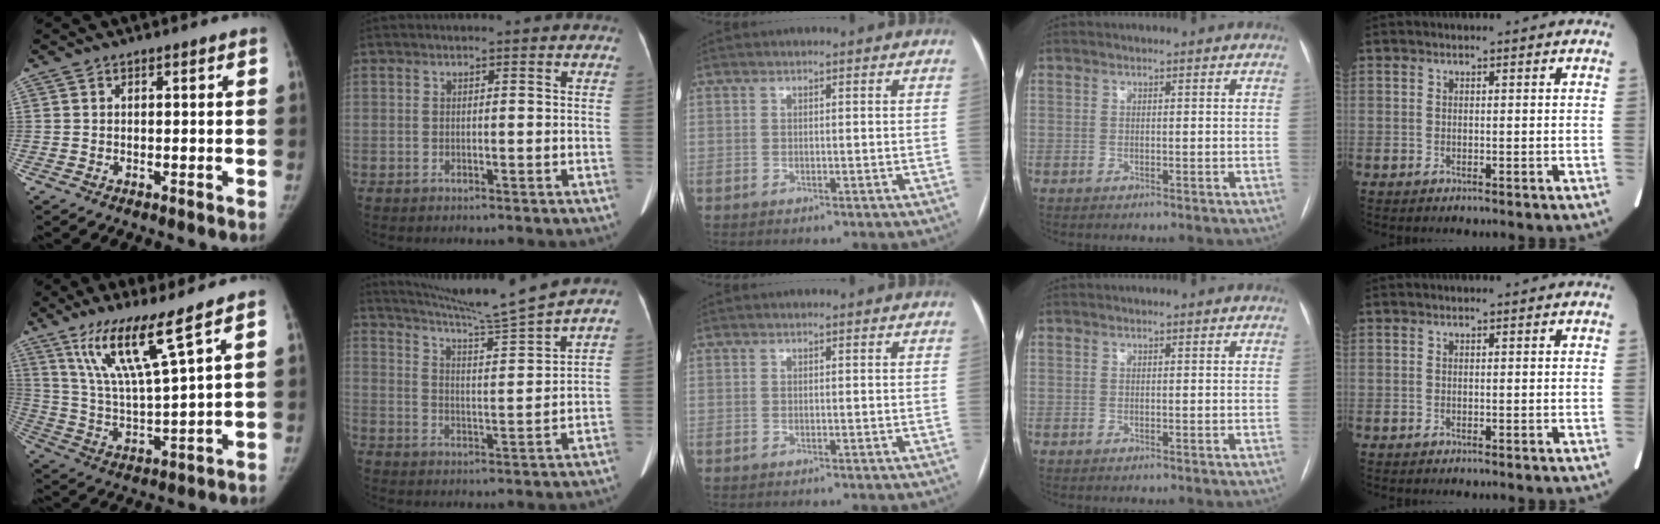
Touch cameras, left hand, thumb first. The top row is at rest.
{"thumb": {"total": 12.4, "force": [8.0, 0.2, 9.5], "torque": [-0.182, -0.050, 0.166]}, "index": {"total": 10.9, "force": [10.0, -3.1, 3.1], "torque": [-0.064, -0.038, 0.170]}}